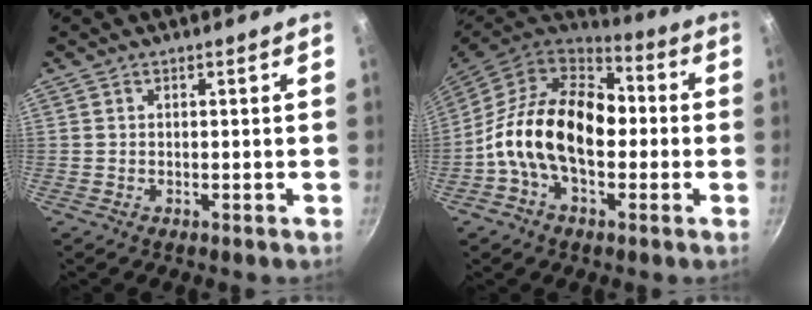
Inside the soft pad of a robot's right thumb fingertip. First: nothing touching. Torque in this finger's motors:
{"motor_torque": [2.51, 2.50, 1.40, -1.37, 0.33]}